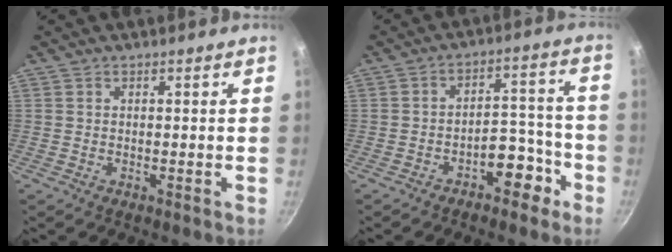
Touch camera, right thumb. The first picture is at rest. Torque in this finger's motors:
{"motor_torque": [2.65, 2.36, 0.43, -0.99, 0.01]}